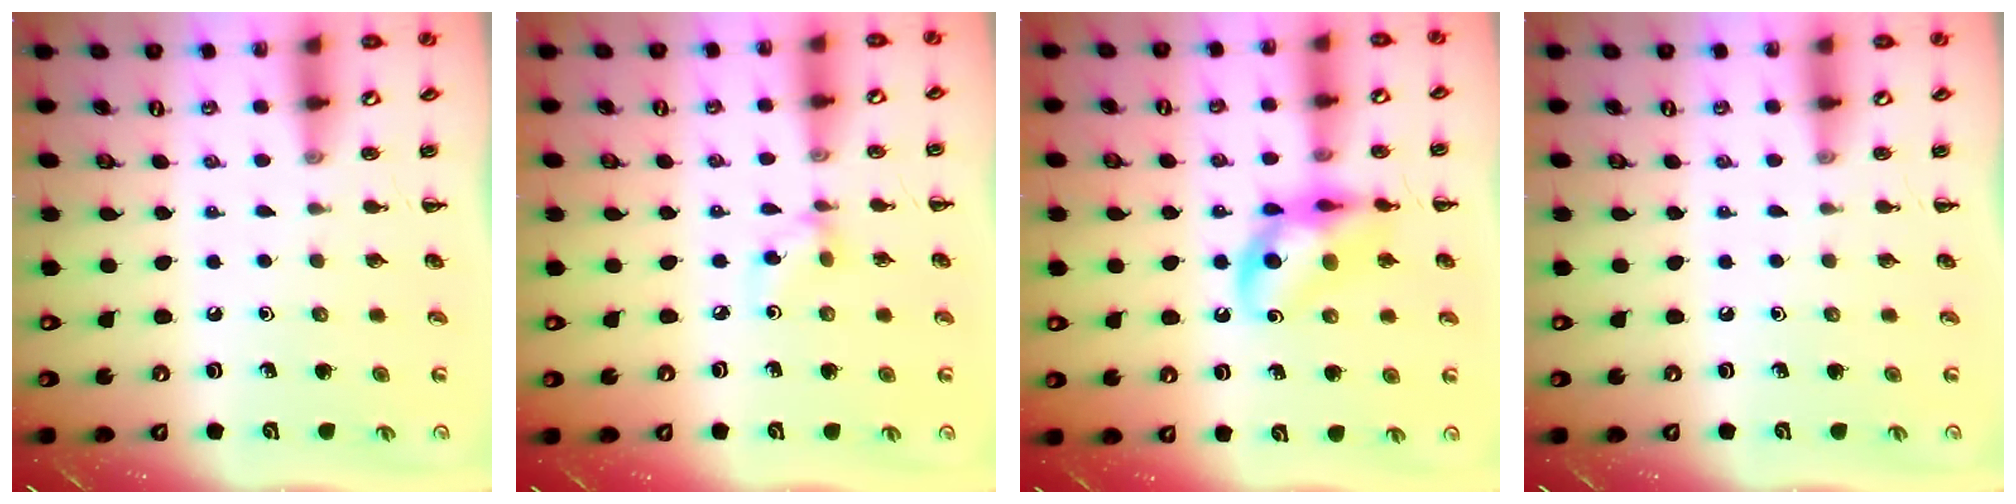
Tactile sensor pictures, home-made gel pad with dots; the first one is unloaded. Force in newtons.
{"total": 3.7, "press": 3.5, "slide": 1.1}
{"total": 12.6, "press": 12.4, "slide": 2.3}
{"total": 0.0}